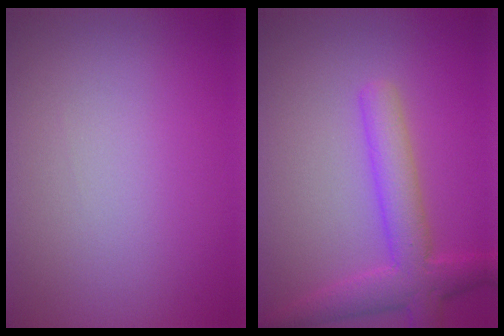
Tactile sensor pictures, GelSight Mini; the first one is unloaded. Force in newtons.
{"total": 4.7, "press": 4.7, "slide": 0.2}